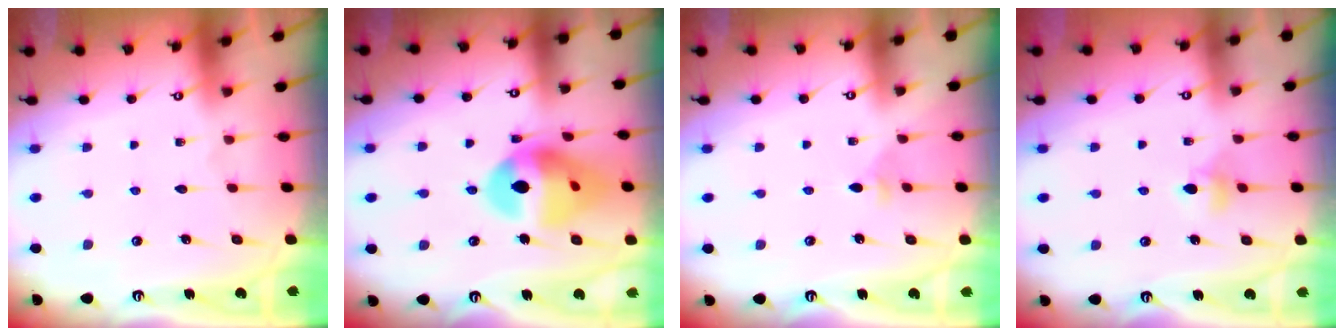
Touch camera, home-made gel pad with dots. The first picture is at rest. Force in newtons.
{"total": 17.3, "press": 17.2, "slide": 1.9}
{"total": 2.9, "press": 2.8, "slide": 0.8}
{"total": 4.9, "press": 4.8, "slide": 1.0}